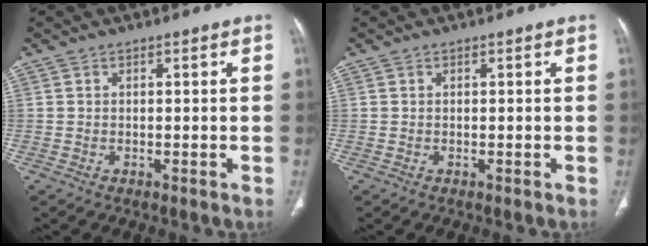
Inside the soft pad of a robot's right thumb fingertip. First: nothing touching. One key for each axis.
{"total": 0.0}